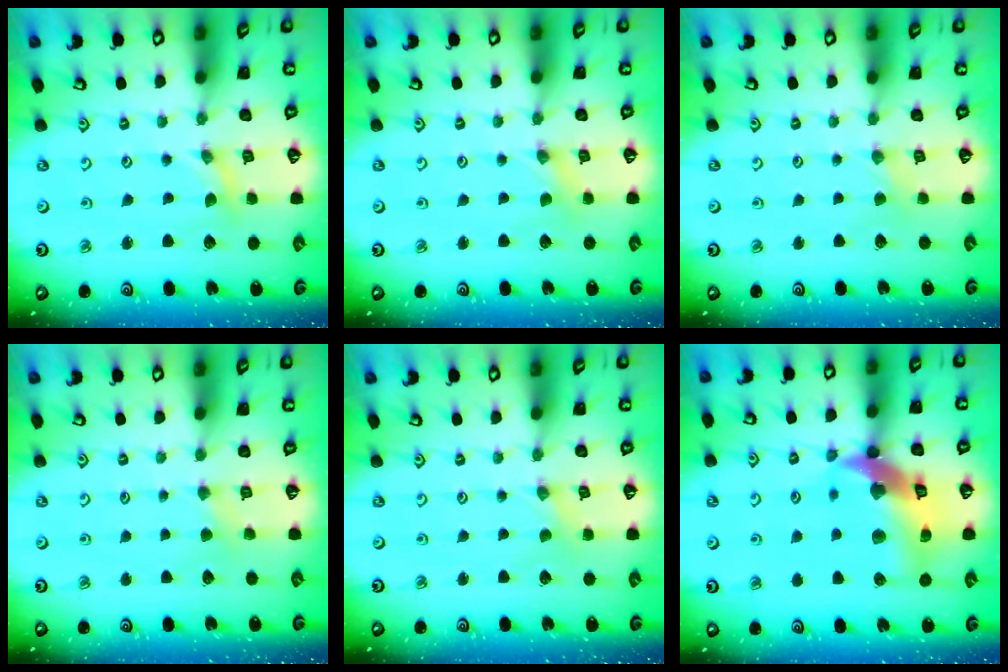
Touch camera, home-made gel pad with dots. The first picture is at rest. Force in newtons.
{"total": 0.0}
{"total": 1.8, "press": 1.8, "slide": 0.4}
{"total": 3.0, "press": 2.9, "slide": 0.5}
{"total": 0.0}
{"total": 19.5, "press": 19.3, "slide": 2.8}